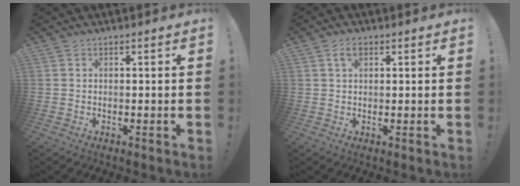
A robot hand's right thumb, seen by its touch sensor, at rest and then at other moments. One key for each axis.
{"total": 3.1, "fx": 1.5, "fy": 1.7, "fz": 2.1, "tx": -0.035, "ty": 0.000, "tz": 0.025}